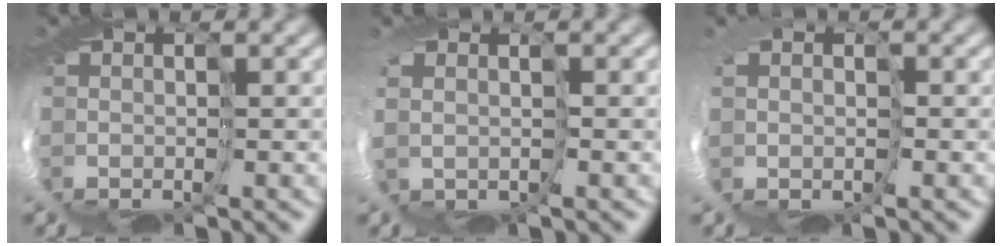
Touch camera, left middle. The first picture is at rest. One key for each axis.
{"total": 2.1, "fx": 0.2, "fy": 2.0, "fz": 0.7, "tx": -0.021, "ty": -0.005, "tz": 0.007}
{"total": 1.6, "fx": 0.2, "fy": 1.6, "fz": 0.1, "tx": -0.012, "ty": -0.008, "tz": 0.007}